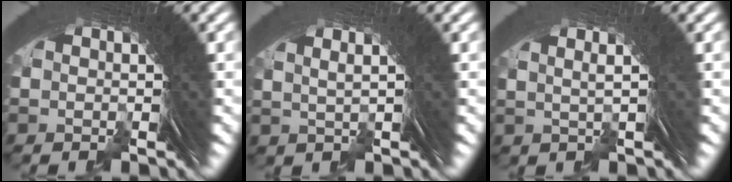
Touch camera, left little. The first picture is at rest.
{"total": 3.2, "force": [1.7, 0.1, 2.7], "torque": [-0.033, 0.011, 0.028]}
{"total": 3.4, "force": [1.7, 0.0, 2.9], "torque": [-0.030, 0.014, 0.024]}